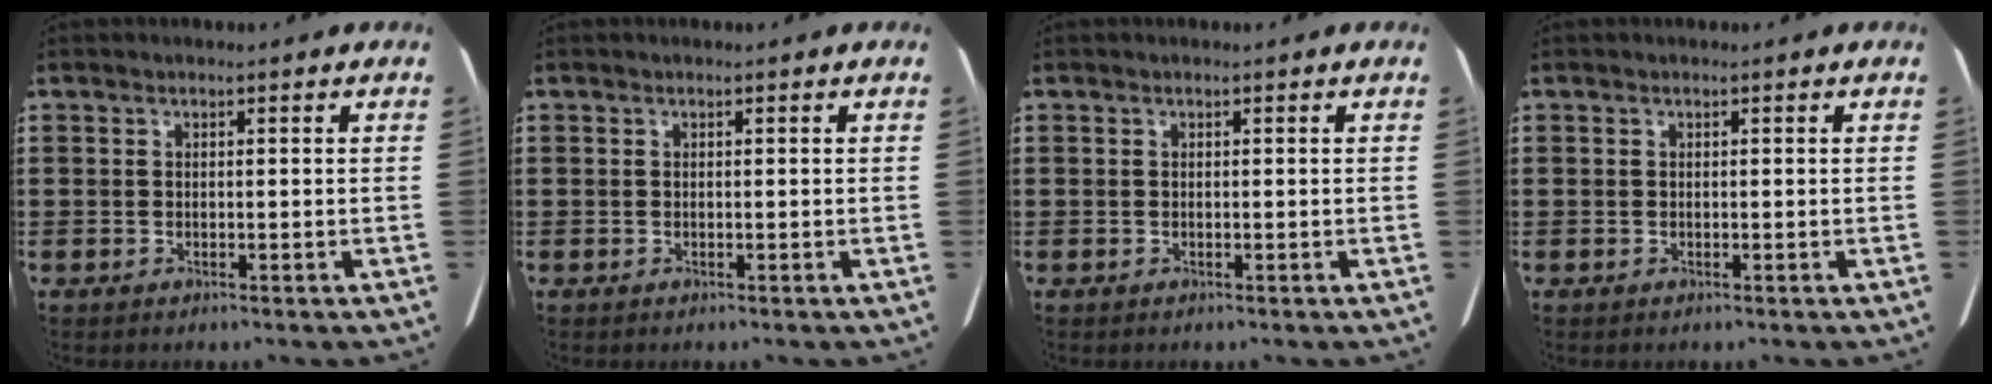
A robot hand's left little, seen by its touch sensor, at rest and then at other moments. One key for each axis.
{"total": 0.0}
{"total": 0.0}
{"total": 0.0}